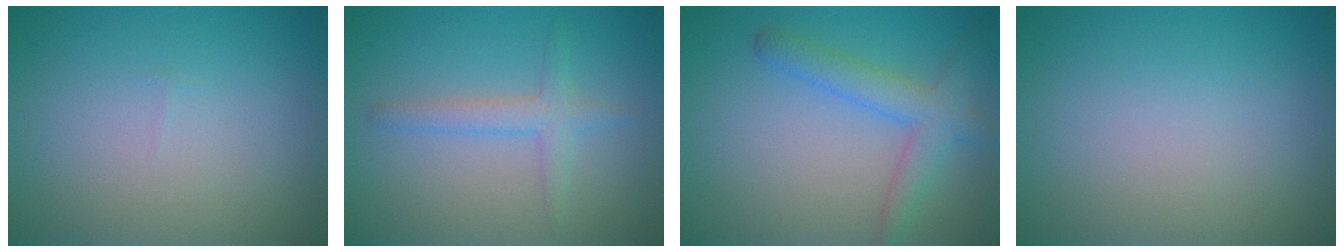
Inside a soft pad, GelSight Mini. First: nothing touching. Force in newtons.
{"total": 2.3, "press": 2.3, "slide": 0.1}
{"total": 3.7, "press": 3.7, "slide": 0.2}
{"total": 0.0}